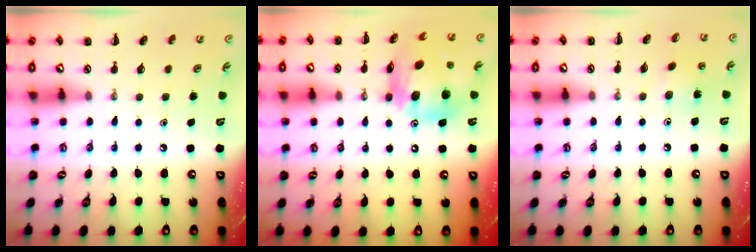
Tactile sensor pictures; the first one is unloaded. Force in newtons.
{"total": 14.1, "press": 13.5, "slide": 4.1}
{"total": 6.5, "press": 6.3, "slide": 1.4}